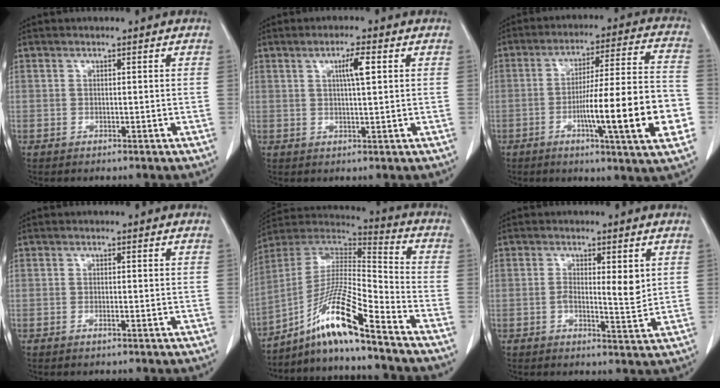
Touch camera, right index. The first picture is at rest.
{"total": 3.6, "force": [1.2, 0.1, 3.4], "torque": [-0.058, 0.001, 0.018]}
{"total": 18.8, "force": [-5.2, 0.4, 18.1], "torque": [-0.241, 0.005, -0.076]}
{"total": 0.8, "force": [-0.4, 0.0, 0.7], "torque": [-0.016, -0.001, -0.006]}
{"total": 14.6, "force": [-10.0, 0.0, 10.5], "torque": [-0.199, 0.007, -0.182]}
{"total": 4.7, "force": [0.7, 1.4, 4.5], "torque": [-0.071, -0.004, 0.009]}